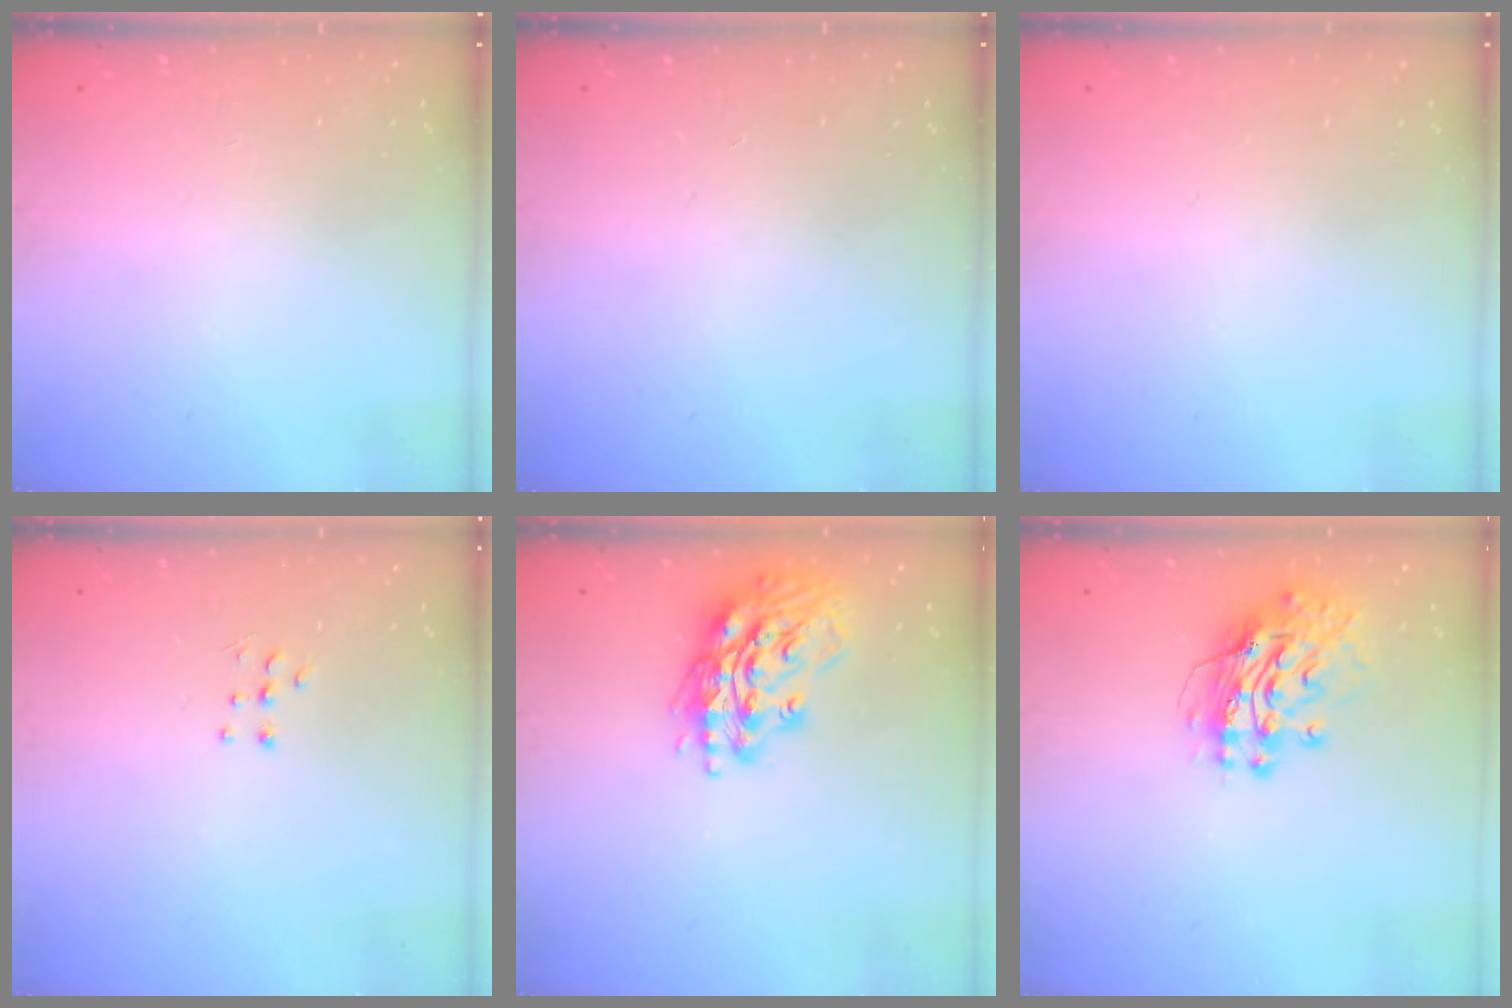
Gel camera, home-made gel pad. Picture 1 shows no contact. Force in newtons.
{"total": 0.0}
{"total": 0.0}
{"total": 4.6, "press": 4.5, "slide": 0.7}
{"total": 16.7, "press": 16.5, "slide": 2.3}
{"total": 12.8, "press": 12.7, "slide": 1.1}